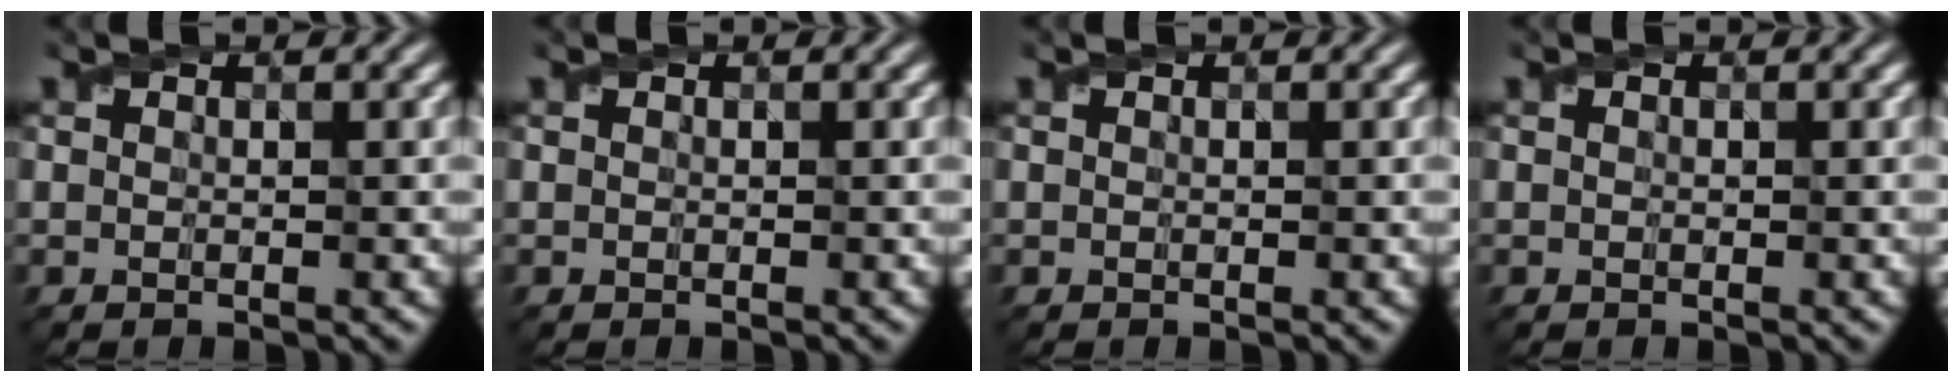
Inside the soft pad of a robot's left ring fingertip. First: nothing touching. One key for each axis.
{"total": 0.0}
{"total": 0.0}
{"total": 0.0}